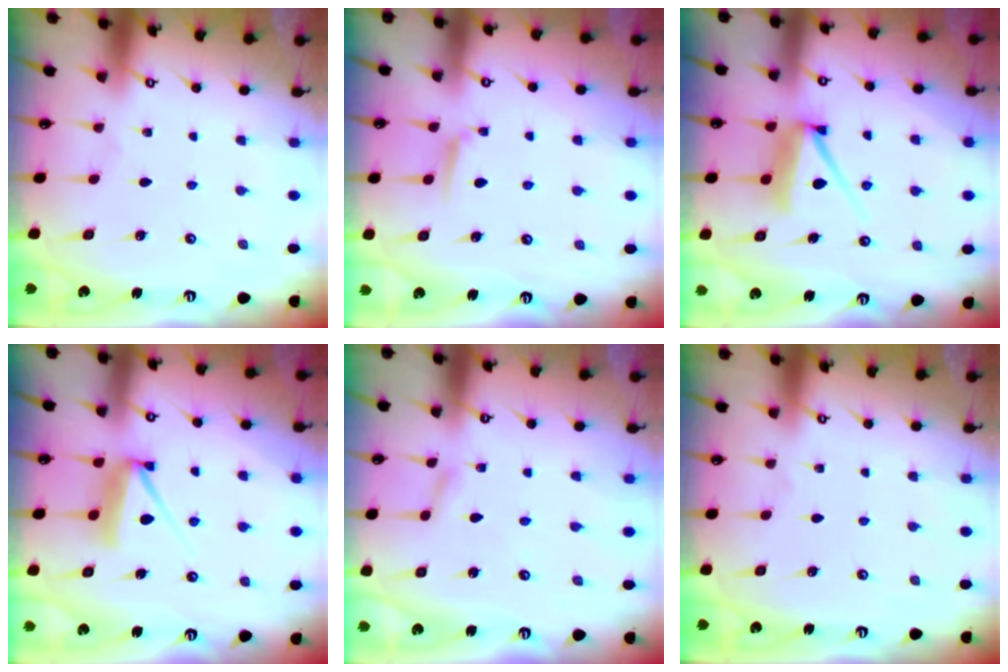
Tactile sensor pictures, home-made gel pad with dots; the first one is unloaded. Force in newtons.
{"total": 4.6, "press": 4.5, "slide": 0.6}
{"total": 7.7, "press": 7.7, "slide": 0.8}
{"total": 9.2, "press": 9.2, "slide": 0.9}
{"total": 1.7, "press": 1.7, "slide": 0.2}
{"total": 0.0}